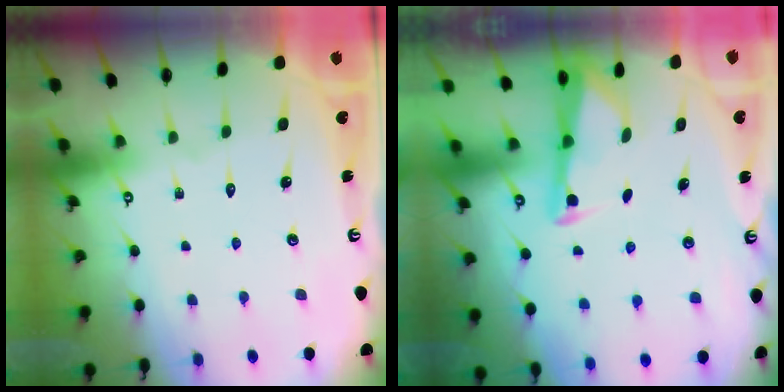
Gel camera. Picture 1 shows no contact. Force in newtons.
{"total": 2.9, "press": 2.9, "slide": 0.2}